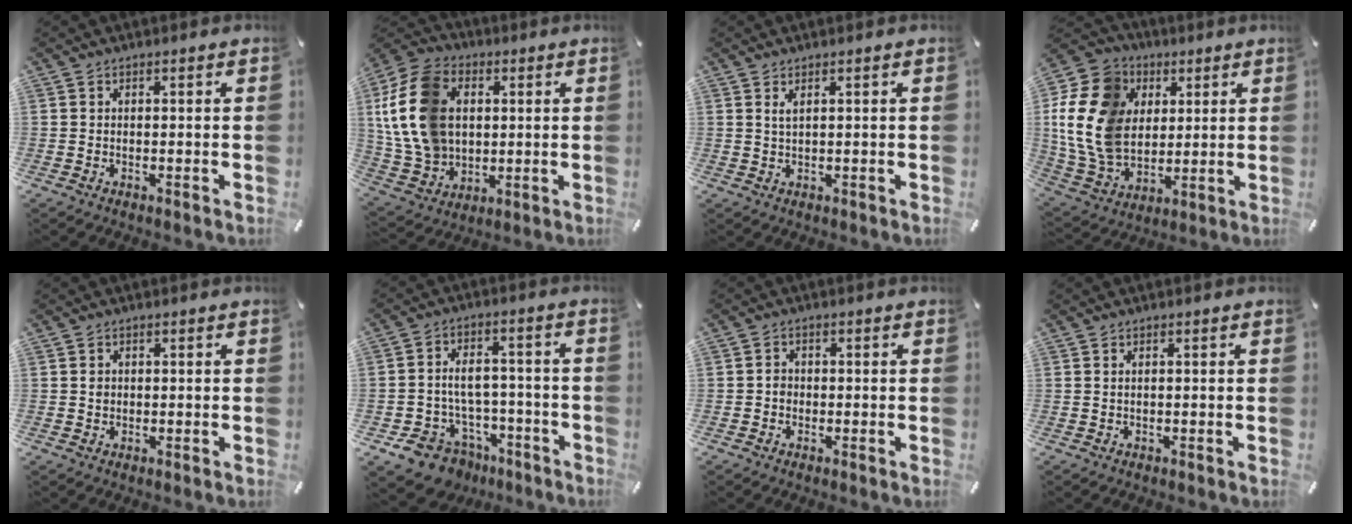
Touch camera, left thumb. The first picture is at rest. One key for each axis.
{"total": 16.9, "fx": 2.6, "fy": 13.3, "fz": 10.0, "tx": -0.244, "ty": 0.009, "tz": 0.051}
{"total": 1.7, "fx": 0.9, "fy": 0.4, "fz": 1.4, "tx": -0.028, "ty": 0.001, "tz": 0.015}
{"total": 17.3, "fx": 2.9, "fy": 14.5, "fz": 9.0, "tx": -0.213, "ty": -0.011, "tz": 0.053}
{"total": 1.1, "fx": 0.1, "fy": 1.0, "fz": 0.5, "tx": -0.010, "ty": 0.006, "tz": 0.000}
{"total": 10.8, "fx": -4.0, "fy": 8.8, "fz": 4.8, "tx": -0.090, "ty": 0.028, "tz": -0.059}
{"total": 1.6, "fx": -0.5, "fy": 1.4, "fz": 0.6, "tx": -0.011, "ty": 0.006, "tz": -0.012}
{"total": 0.5, "fx": 0.1, "fy": 0.1, "fz": 0.5, "tx": -0.010, "ty": 0.001, "tz": 0.001}